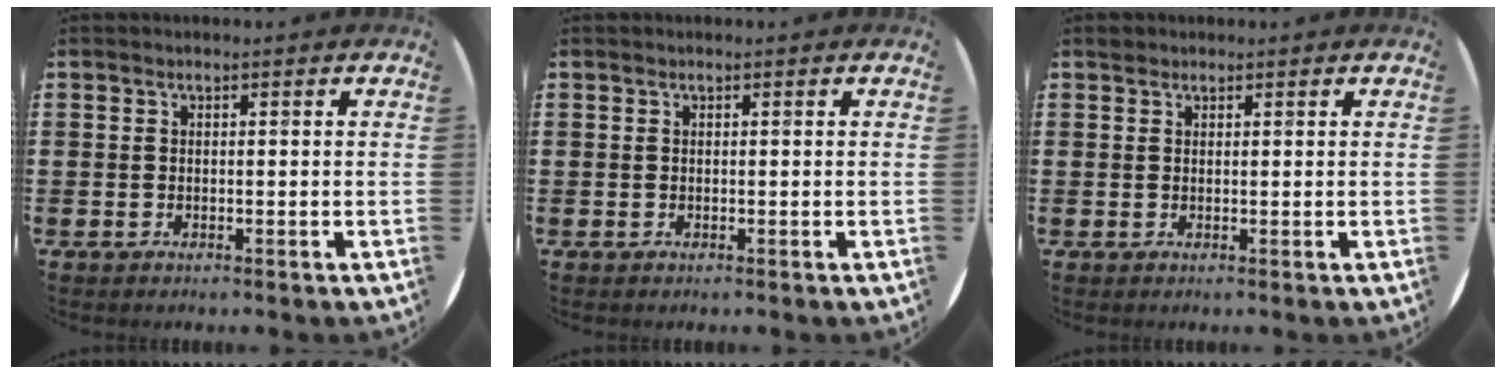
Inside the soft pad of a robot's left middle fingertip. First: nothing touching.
{"total": 0.0}
{"total": 0.7, "force": [0.6, 0.3, 0.0], "torque": [0.007, -0.001, 0.010]}